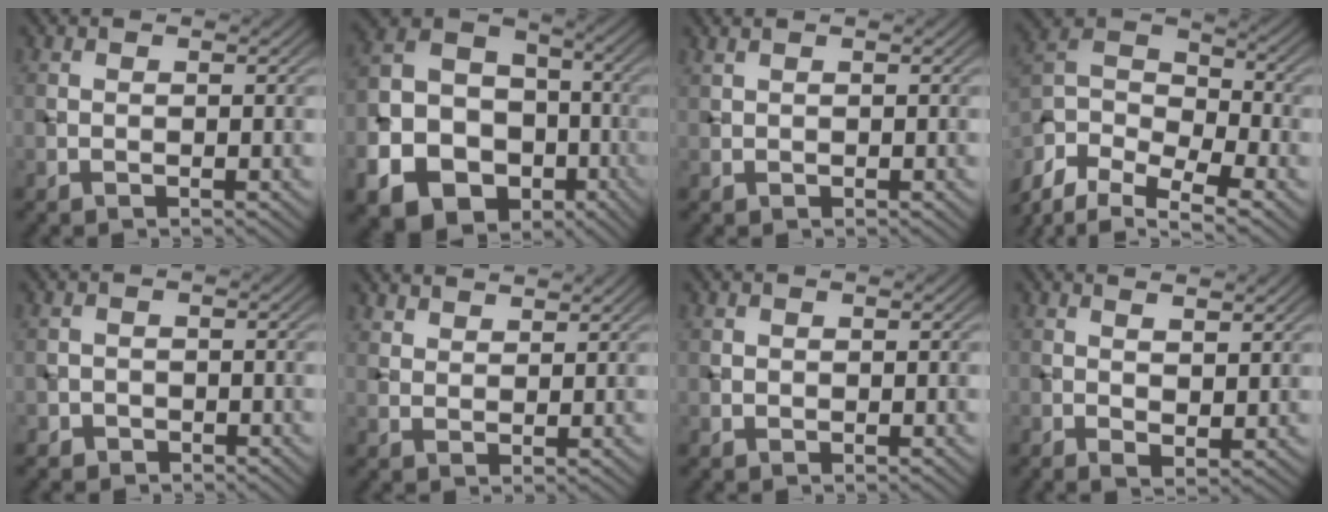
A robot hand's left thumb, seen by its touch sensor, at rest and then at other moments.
{"total": 17.6, "force": [-7.8, 13.8, 7.6], "torque": [-0.197, -0.060, -0.147]}
{"total": 0.8, "force": [0.7, 0.2, 0.3], "torque": [-0.012, 0.005, 0.019]}
{"total": 11.0, "force": [-7.1, 5.5, 6.4], "torque": [-0.152, -0.007, -0.149]}
{"total": 1.7, "force": [-1.1, 1.3, 0.1], "torque": [0.007, 0.001, -0.023]}
{"total": 3.4, "force": [3.0, 1.1, 1.1], "torque": [-0.023, -0.011, 0.069]}
{"total": 0.5, "force": [0.0, 0.5, 0.1], "torque": [0.000, -0.003, -0.001]}
{"total": 2.7, "force": [1.2, 0.7, 2.3], "torque": [-0.046, -0.007, 0.027]}